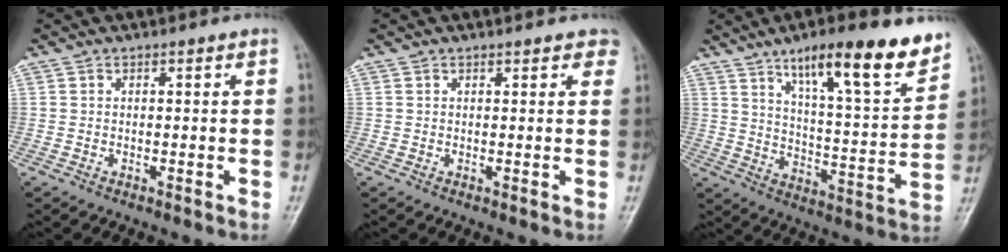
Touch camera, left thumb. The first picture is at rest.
{"total": 2.4, "force": [1.7, 1.1, 1.2], "torque": [0.006, 0.000, 0.014]}
{"total": 17.9, "force": [11.8, 3.8, 12.9], "torque": [-0.167, -0.061, 0.187]}